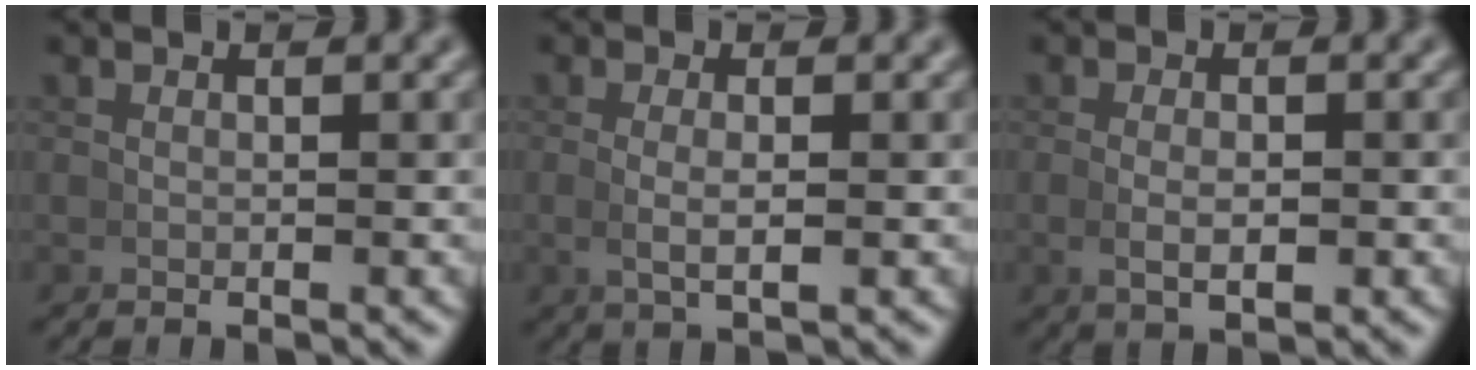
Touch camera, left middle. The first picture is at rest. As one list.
[{"total": 2.0, "force": [0.0, 0.5, 2.0], "torque": [-0.044, -0.008, 0.007]}, {"total": 2.1, "force": [-0.3, 0.8, 1.9], "torque": [-0.039, -0.006, 0.002]}]